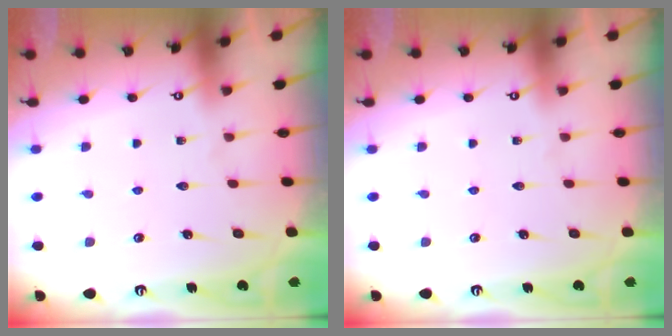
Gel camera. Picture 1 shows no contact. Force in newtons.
{"total": 0.0}